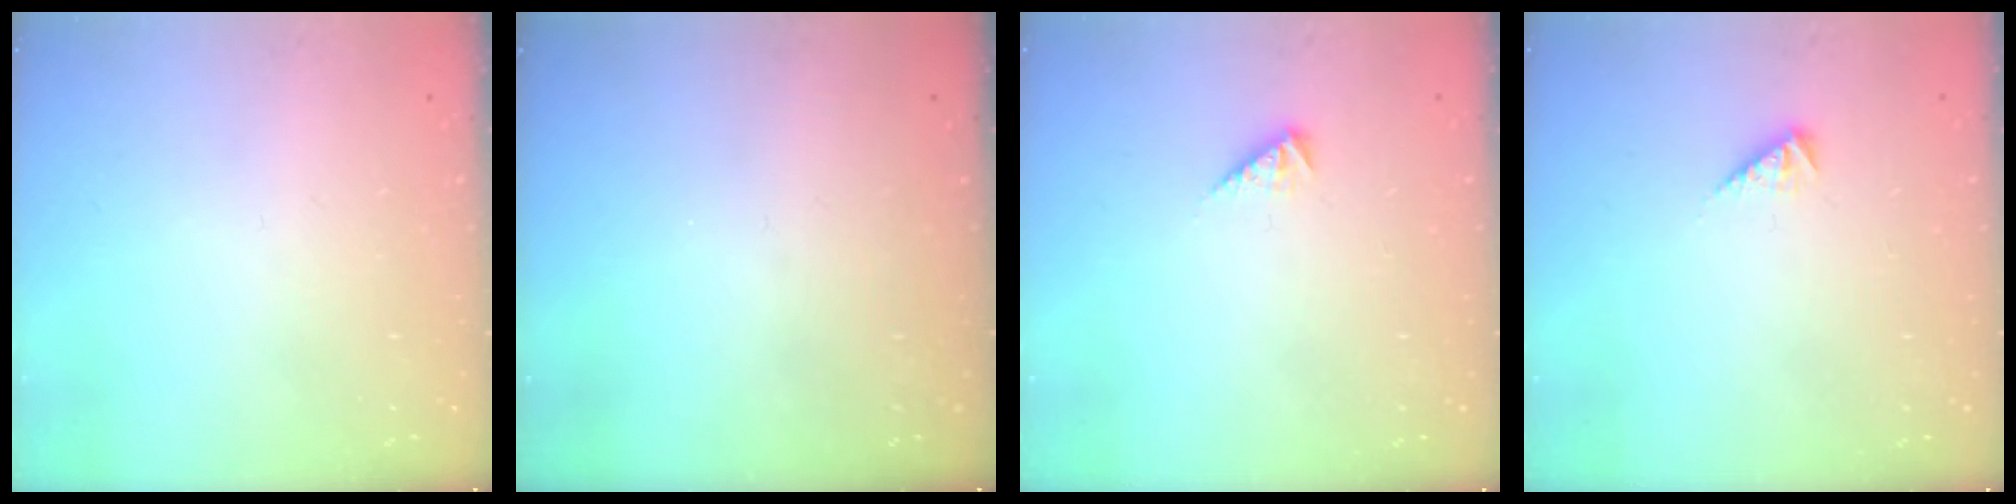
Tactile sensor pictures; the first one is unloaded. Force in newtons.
{"total": 0.0}
{"total": 2.9, "press": 2.9, "slide": 0.5}
{"total": 2.9, "press": 2.9, "slide": 0.5}